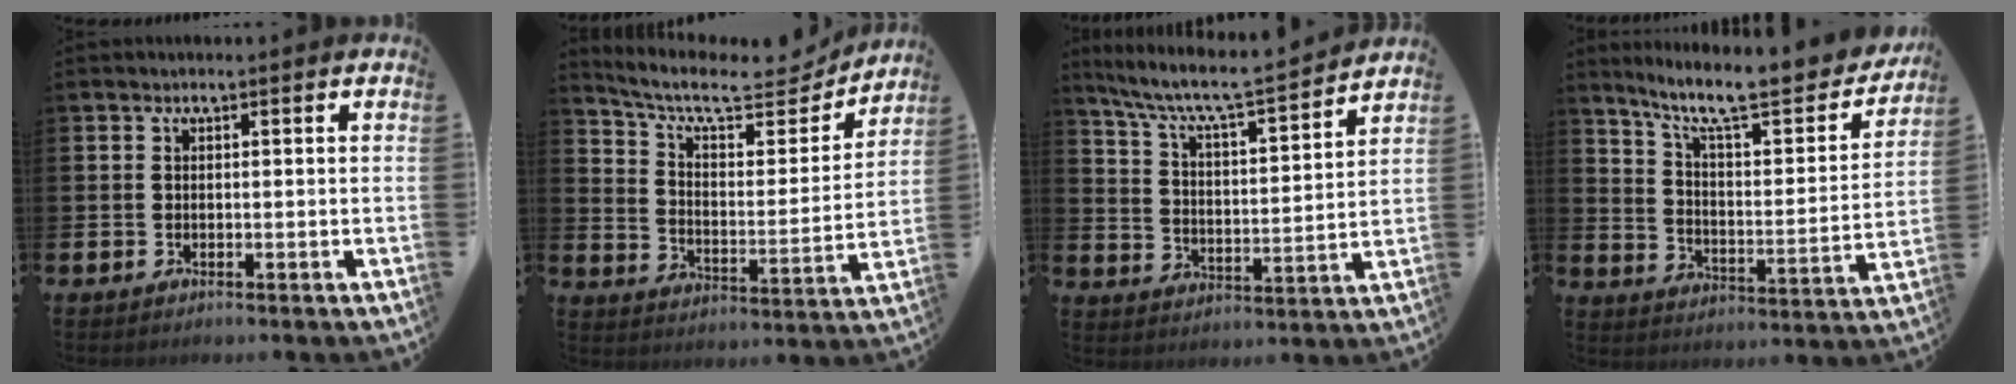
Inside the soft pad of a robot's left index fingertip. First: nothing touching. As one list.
[{"total": 9.1, "force": [7.9, 2.7, 3.6], "torque": [-0.095, -0.058, 0.132]}, {"total": 7.7, "force": [6.9, 0.9, 3.2], "torque": [-0.095, -0.050, 0.113]}, {"total": 10.7, "force": [8.8, 2.2, 5.5], "torque": [-0.130, -0.061, 0.144]}]